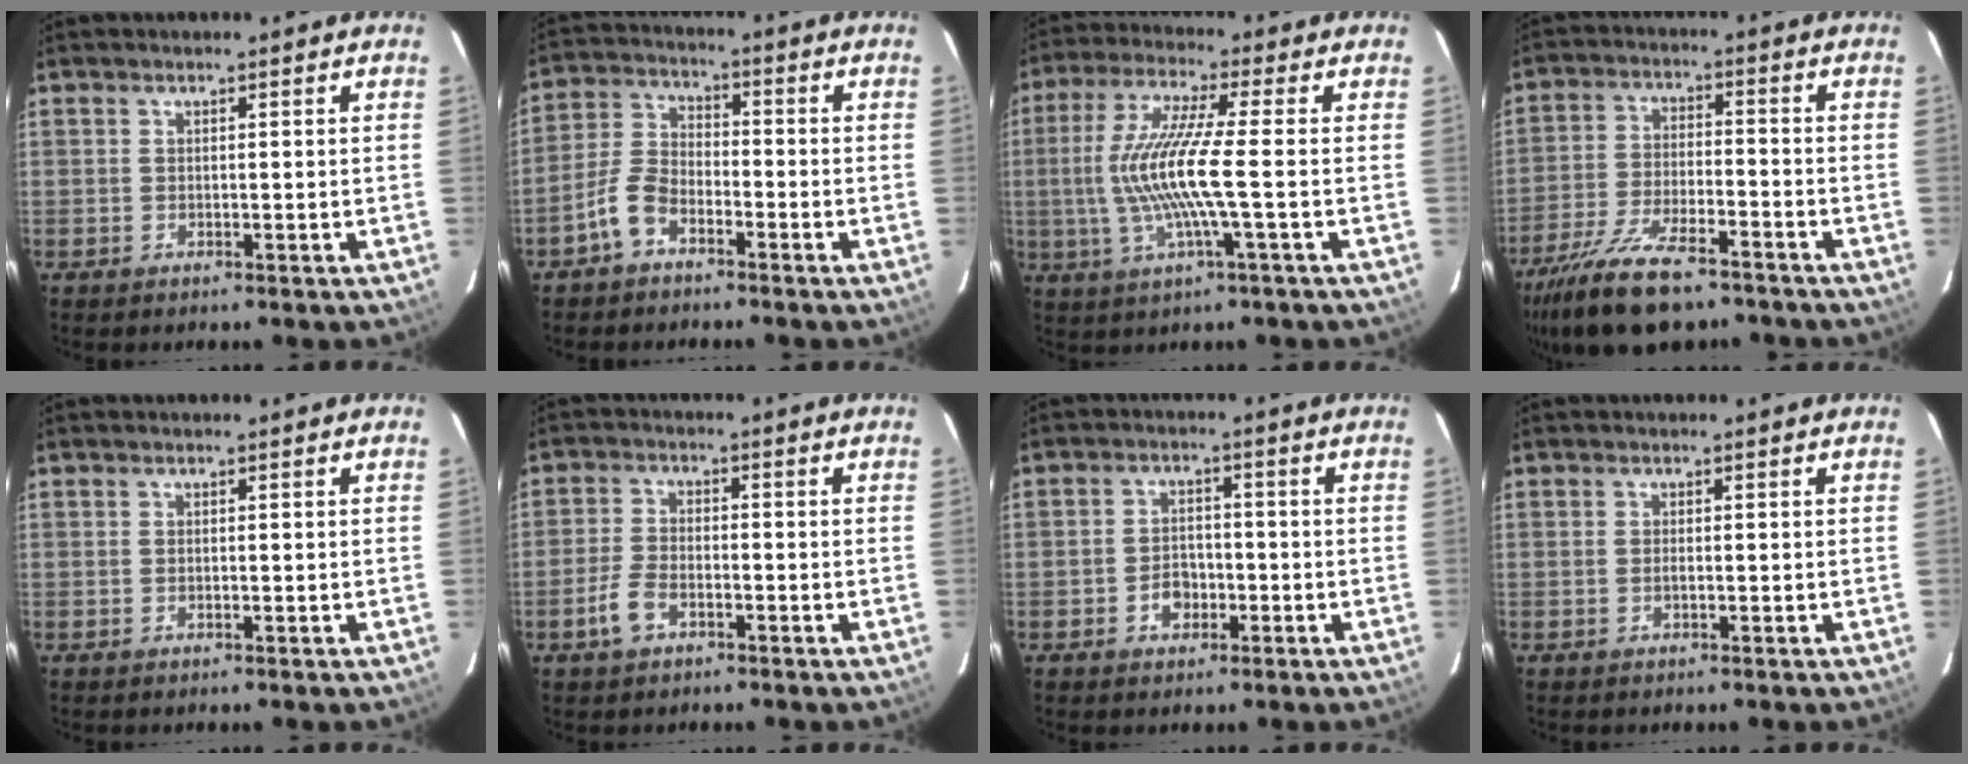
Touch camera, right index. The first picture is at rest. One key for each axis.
{"total": 6.3, "fx": -4.1, "fy": 3.2, "fz": 3.6, "tx": -0.083, "ty": 0.017, "tz": -0.087}
{"total": 11.8, "fx": -1.5, "fy": -0.3, "fz": 11.7, "tx": -0.236, "ty": -0.004, "tz": -0.027}
{"total": 16.7, "fx": -12.9, "fy": 5.2, "fz": 9.3, "tx": -0.201, "ty": -0.034, "tz": -0.226}
{"total": 0.0}
{"total": 4.9, "fx": -2.7, "fy": 2.6, "fz": 3.2, "tx": -0.076, "ty": 0.004, "tz": -0.051}
{"total": 4.3, "fx": -1.9, "fy": 3.2, "fz": 2.0, "tx": -0.043, "ty": 0.011, "tz": -0.025}
{"total": 1.0, "fx": -0.4, "fy": 0.2, "fz": 0.9, "tx": -0.019, "ty": 0.000, "tz": -0.008}